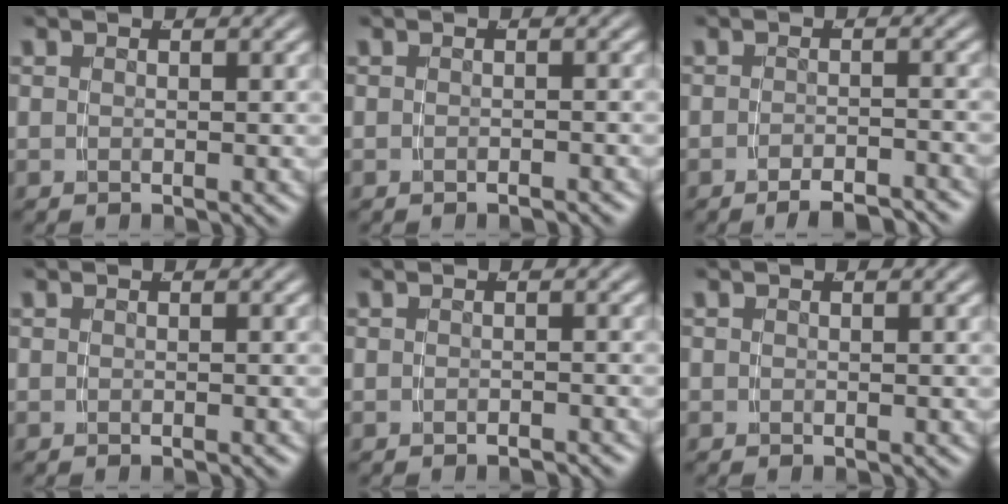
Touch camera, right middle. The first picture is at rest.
{"total": 0.9, "force": [-0.9, 0.0, 0.2], "torque": [-0.005, 0.004, -0.015]}
{"total": 3.8, "force": [-3.6, 0.2, 1.2], "torque": [-0.007, 0.001, -0.058]}
{"total": 0.6, "force": [-0.5, 0.2, 0.2], "torque": [-0.003, 0.003, -0.008]}
{"total": 1.2, "force": [-1.2, -0.1, 0.2], "torque": [-0.004, 0.002, -0.018]}
{"total": 0.0}